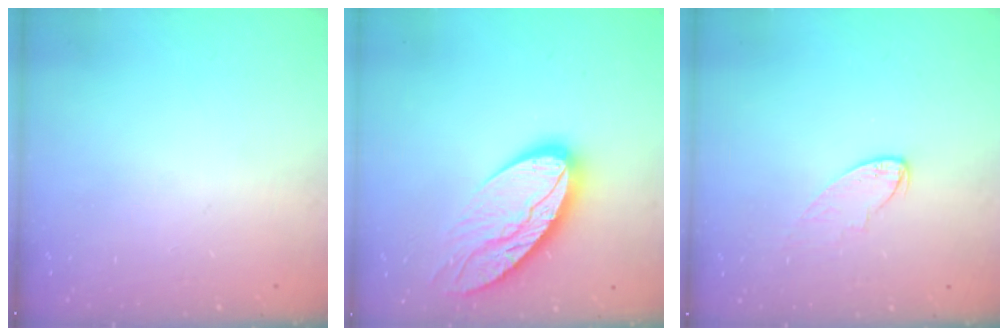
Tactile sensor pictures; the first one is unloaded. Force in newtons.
{"total": 16.6, "press": 16.6, "slide": 1.2}
{"total": 4.9, "press": 4.9, "slide": 0.2}